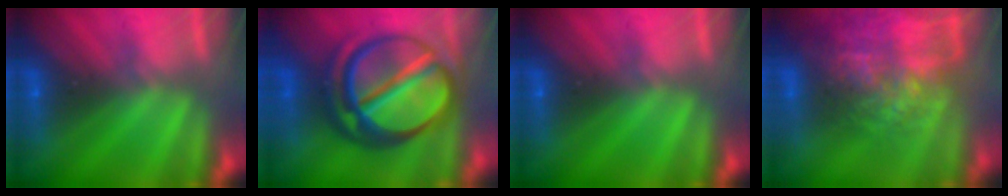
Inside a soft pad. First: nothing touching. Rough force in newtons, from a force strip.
{"total": 7.2}
{"total": 0.0}
{"total": 8.1}